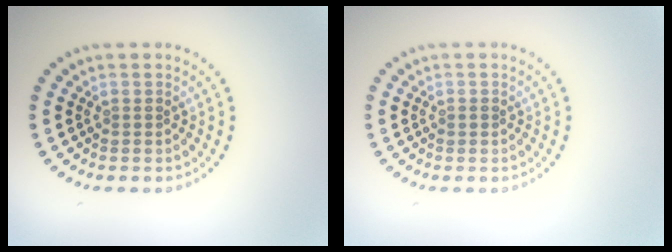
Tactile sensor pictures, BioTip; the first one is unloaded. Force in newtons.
{"total": 0.7, "press": 0.7, "slide": 0.1}